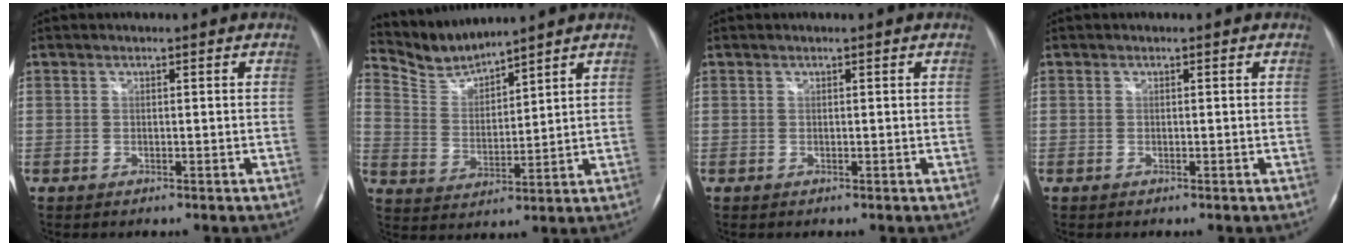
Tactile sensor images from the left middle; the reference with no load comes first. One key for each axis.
{"total": 6.5, "fx": 6.5, "fy": -0.3, "fz": -0.1, "tx": -0.016, "ty": 0.001, "tz": 0.145}
{"total": 0.0}
{"total": 0.0}